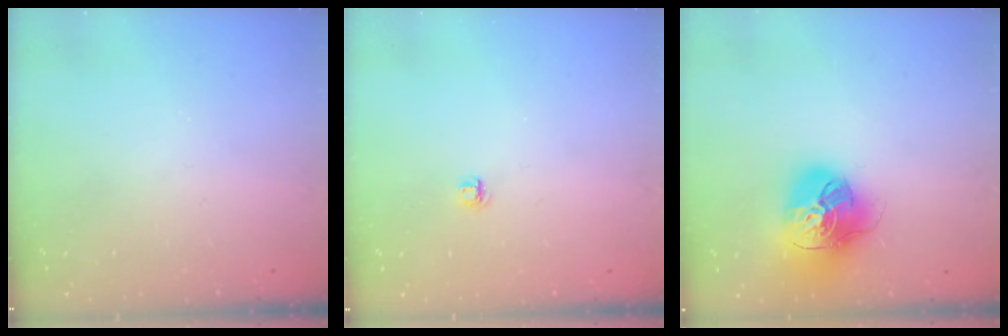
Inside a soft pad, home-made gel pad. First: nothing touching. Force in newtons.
{"total": 4.1, "press": 4.1, "slide": 0.5}
{"total": 19.5, "press": 19.4, "slide": 2.2}